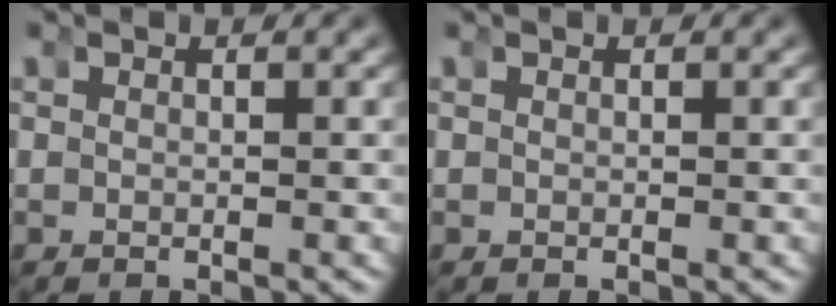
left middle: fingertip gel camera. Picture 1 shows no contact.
{"total": 0.0}